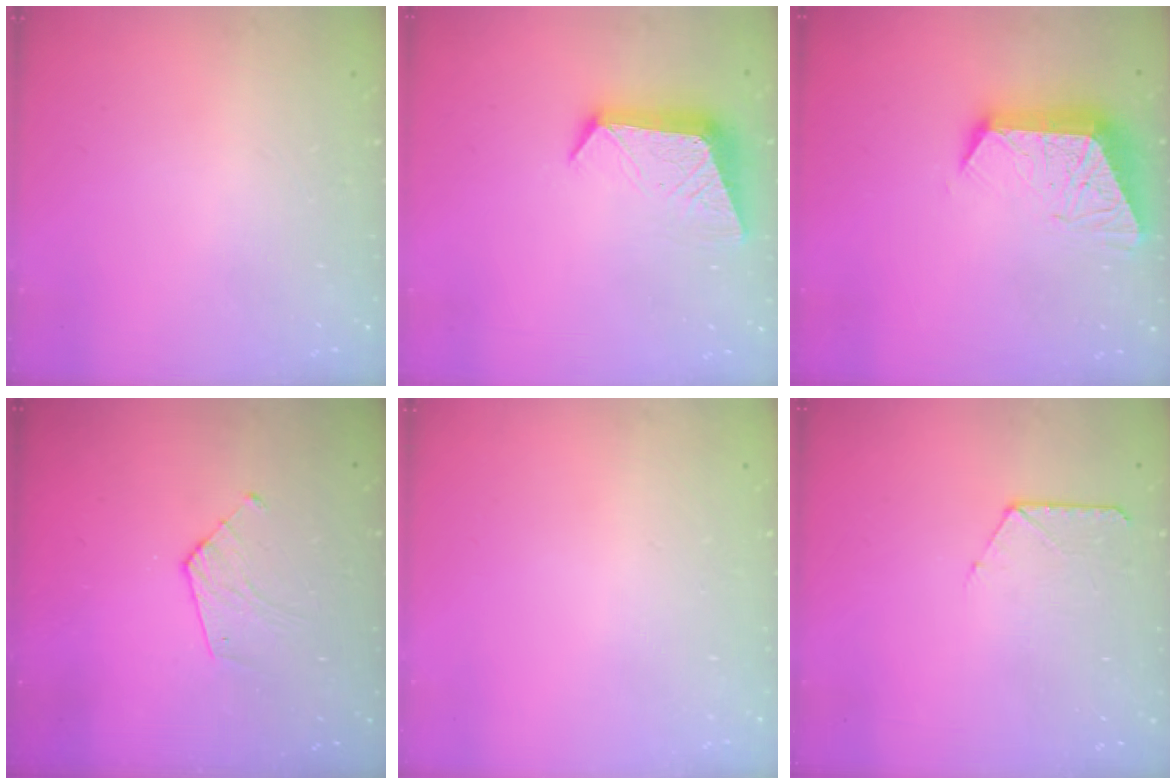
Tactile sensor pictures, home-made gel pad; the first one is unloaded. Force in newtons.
{"total": 10.4, "press": 10.3, "slide": 1.1}
{"total": 12.4, "press": 12.4, "slide": 1.5}
{"total": 6.0, "press": 5.9, "slide": 0.4}
{"total": 0.0}
{"total": 7.1, "press": 7.0, "slide": 0.7}